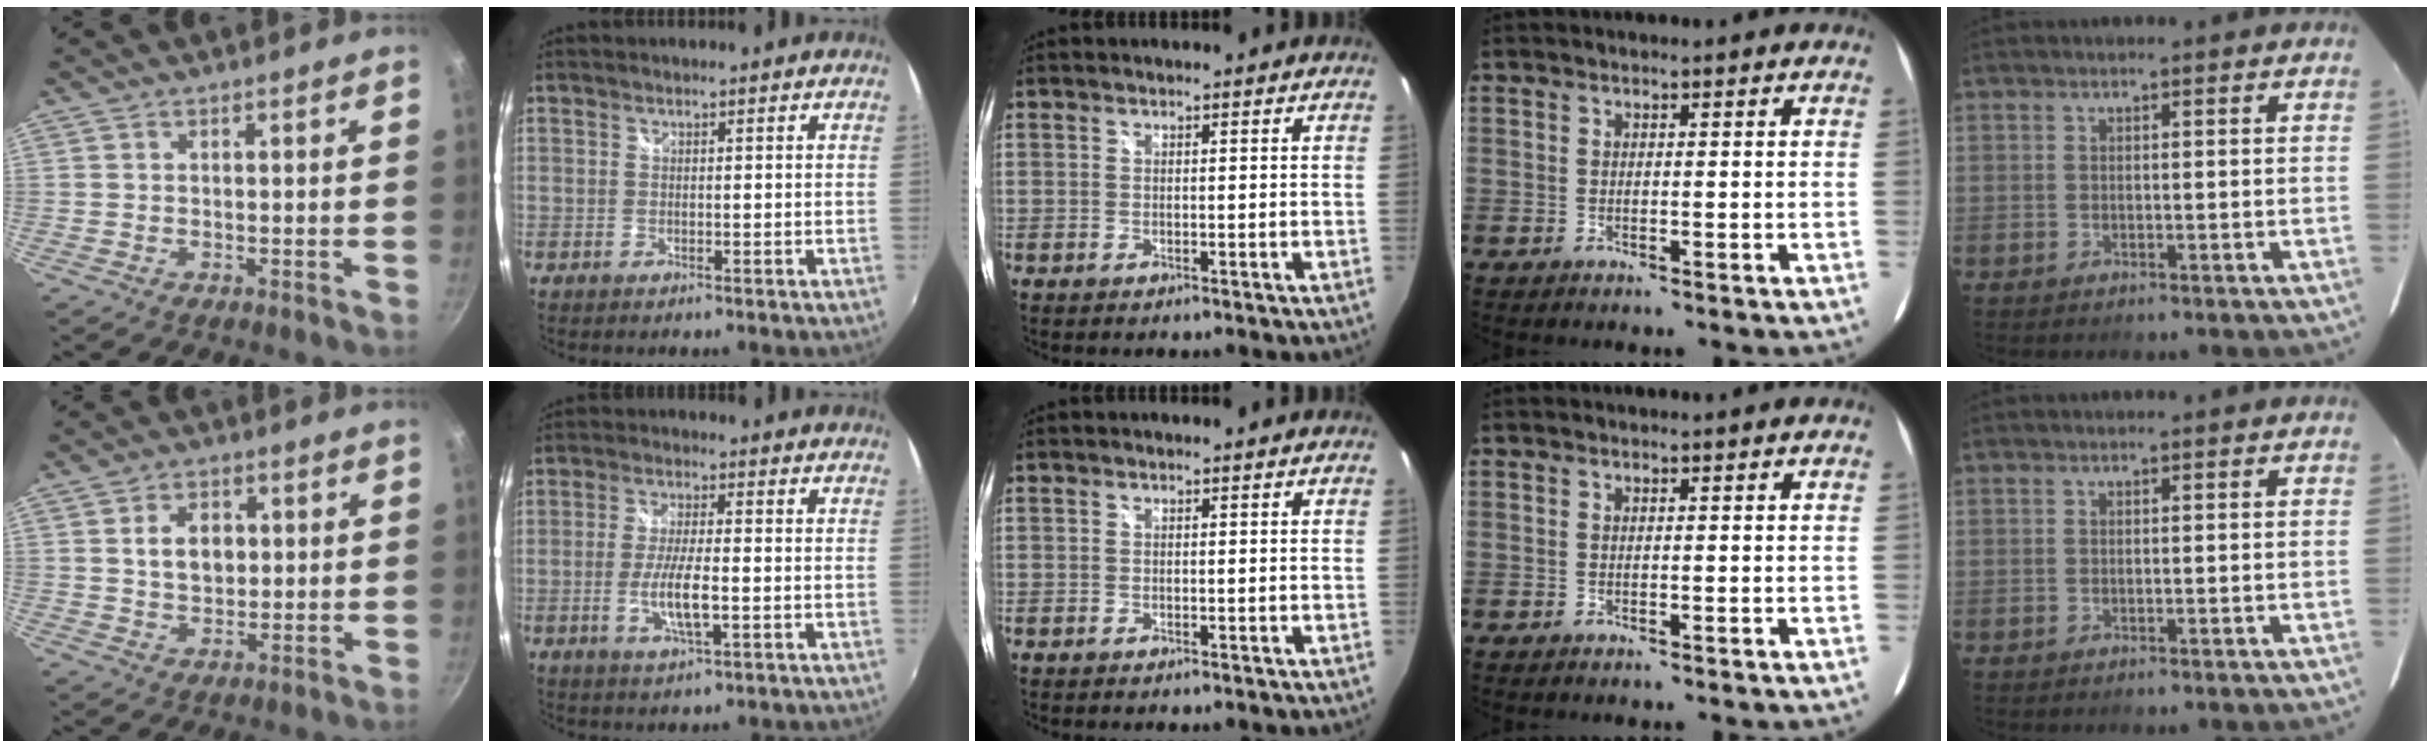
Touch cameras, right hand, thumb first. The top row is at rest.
{"thumb": {"total": 6.5, "force": [1.1, 4.7, 4.4], "torque": [-0.054, 0.000, 0.020]}, "index": {"total": 7.3, "force": [-1.9, 1.4, 6.9], "torque": [-0.137, -0.008, -0.035]}}